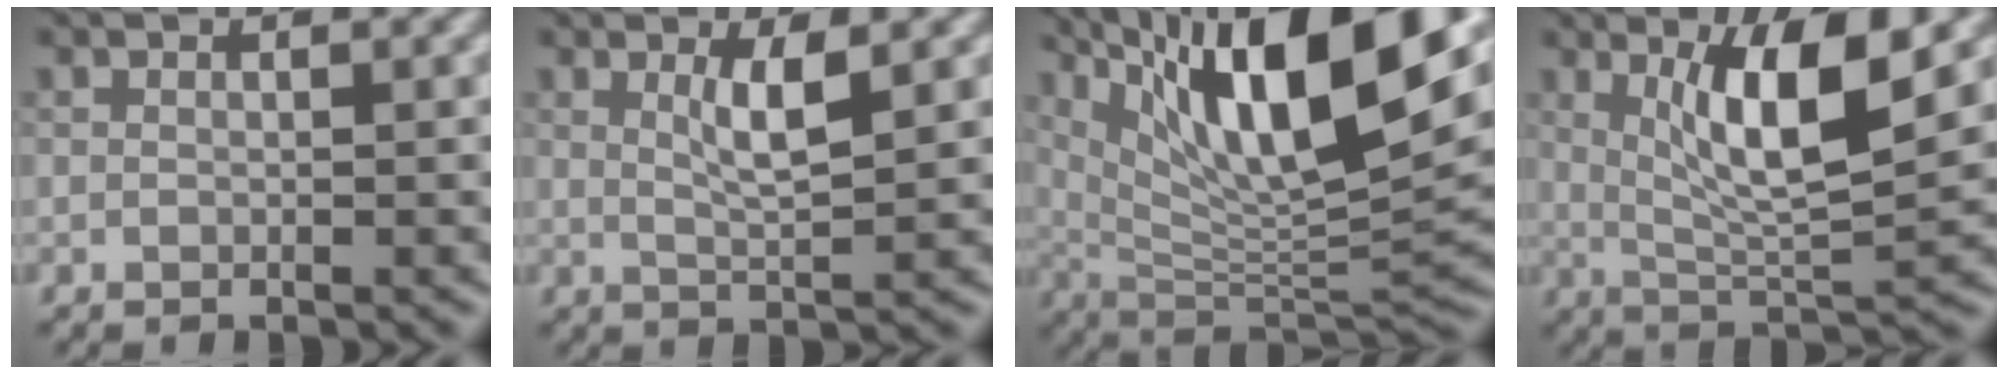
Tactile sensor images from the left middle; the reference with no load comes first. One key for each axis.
{"total": 2.9, "fx": 1.1, "fy": 0.5, "fz": 2.6, "tx": -0.048, "ty": -0.003, "tz": 0.020}
{"total": 14.7, "fx": 7.1, "fy": 3.7, "fz": 12.4, "tx": -0.210, "ty": 0.011, "tz": 0.130}
{"total": 7.3, "fx": 2.4, "fy": 1.4, "fz": 6.7, "tx": -0.121, "ty": -0.007, "tz": 0.048}